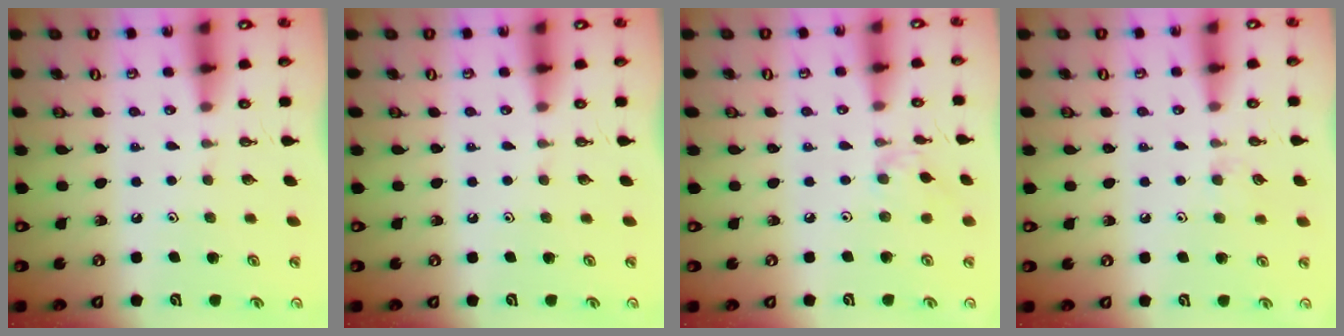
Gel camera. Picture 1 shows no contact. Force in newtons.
{"total": 0.0}
{"total": 2.8, "press": 2.7, "slide": 0.6}
{"total": 3.5, "press": 3.4, "slide": 0.6}